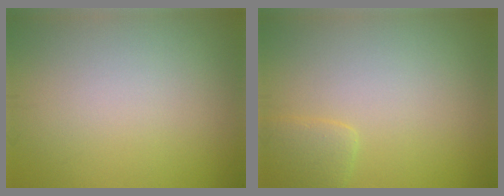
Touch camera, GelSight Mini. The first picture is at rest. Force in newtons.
{"total": 1.8, "press": 1.8, "slide": 0.2}